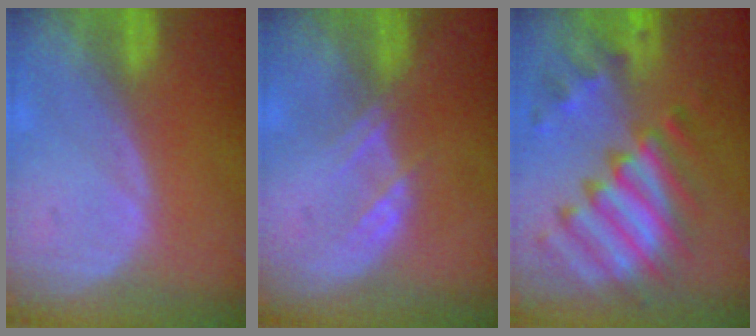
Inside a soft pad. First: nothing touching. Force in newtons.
{"total": 2.3, "press": 2.3, "slide": 0.2}
{"total": 11.4, "press": 9.9, "slide": 5.8}